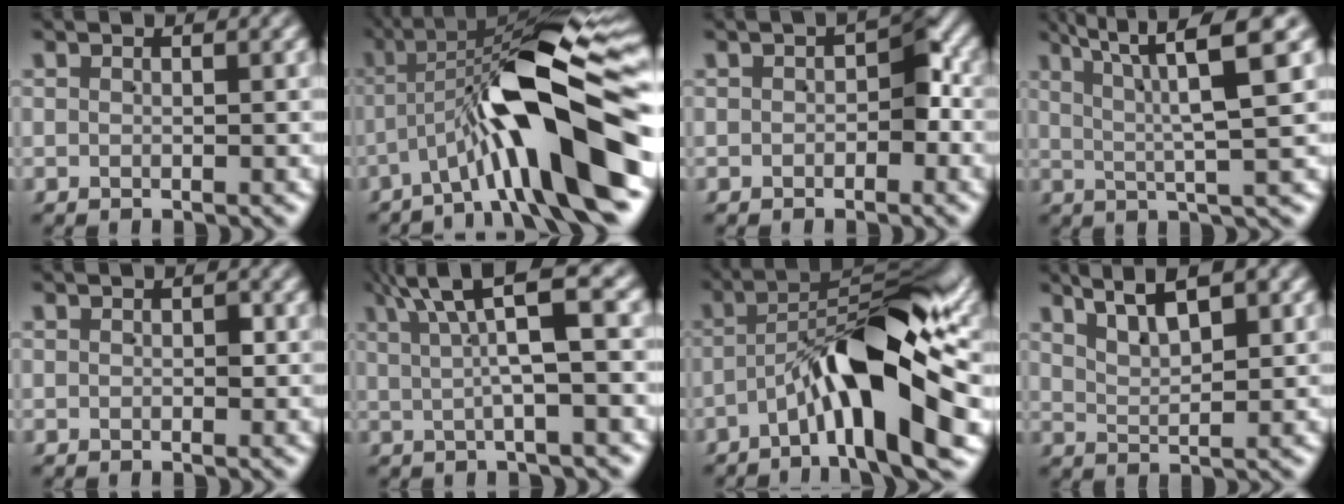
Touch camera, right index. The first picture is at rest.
{"total": 14.2, "force": [-1.4, 3.9, 13.6], "torque": [-0.198, 0.007, -0.016]}
{"total": 2.3, "force": [-0.6, 1.4, 1.8], "torque": [-0.019, -0.007, -0.003]}
{"total": 6.0, "force": [3.3, -0.2, 5.0], "torque": [-0.071, 0.010, 0.050]}
{"total": 0.8, "force": [0.0, 0.5, 0.6], "torque": [-0.007, -0.007, 0.003]}
{"total": 6.3, "force": [2.7, 0.7, 5.6], "torque": [-0.074, 0.024, 0.035]}
{"total": 10.7, "force": [-1.7, 3.0, 10.2], "torque": [-0.149, 0.003, -0.030]}
{"total": 5.3, "force": [3.7, 1.7, 3.4], "torque": [-0.056, 0.012, 0.059]}